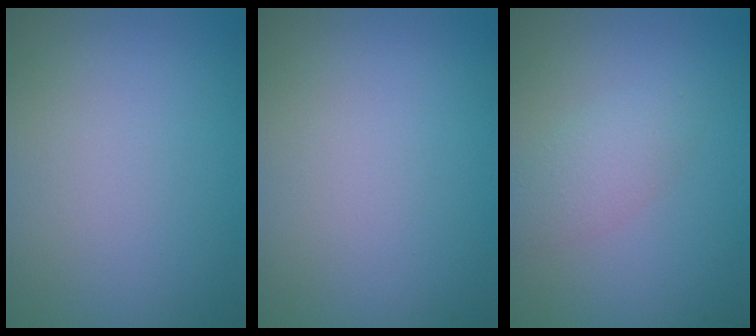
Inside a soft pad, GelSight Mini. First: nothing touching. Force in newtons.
{"total": 0.0}
{"total": 2.1, "press": 2.1, "slide": 0.1}